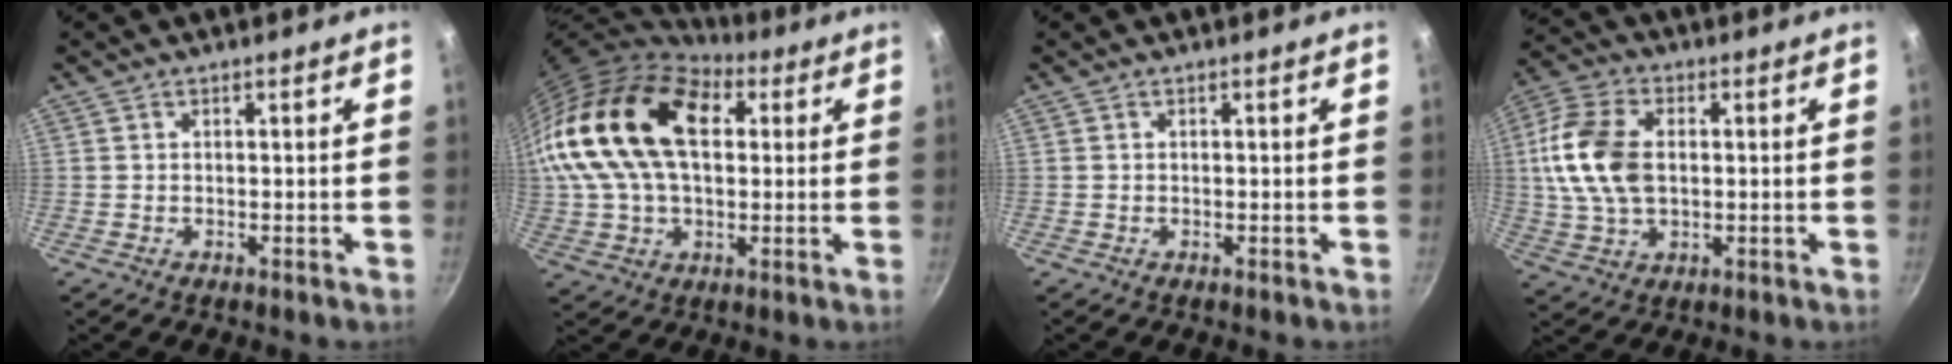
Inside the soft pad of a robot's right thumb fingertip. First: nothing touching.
{"total": 26.1, "force": [6.5, 16.4, 19.2], "torque": [-0.369, 0.021, 0.105]}
{"total": 0.0}
{"total": 14.0, "force": [1.1, 9.0, 10.7], "torque": [-0.204, 0.012, 0.013]}